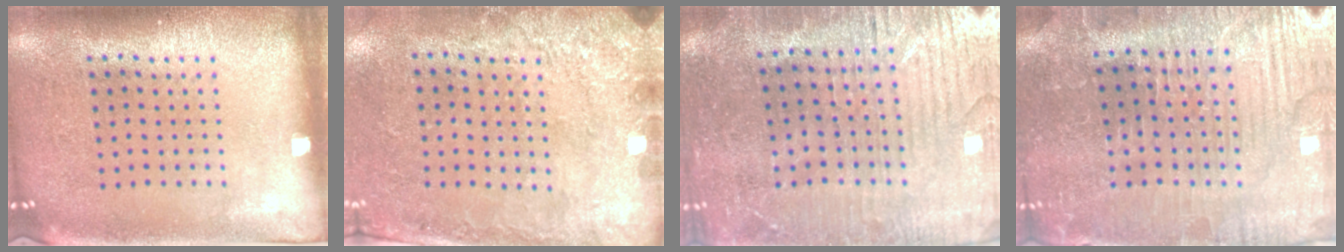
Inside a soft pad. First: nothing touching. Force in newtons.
{"total": 2.8, "press": 2.0, "slide": 1.9}
{"total": 2.7, "press": 2.6, "slide": 0.6}
{"total": 3.7, "press": 3.7, "slide": 0.4}